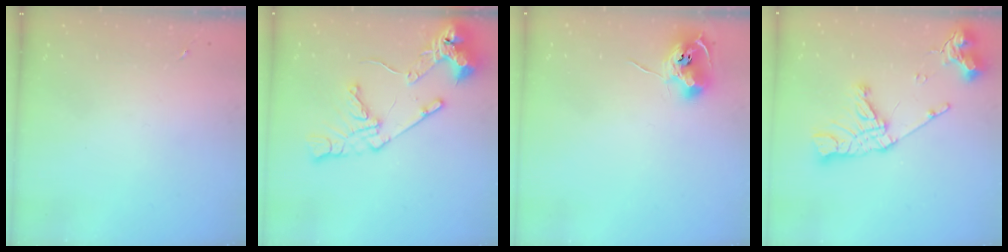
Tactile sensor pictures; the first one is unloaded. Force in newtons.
{"total": 15.2, "press": 15.1, "slide": 1.8}
{"total": 9.9, "press": 9.8, "slide": 0.9}
{"total": 17.1, "press": 17.0, "slide": 2.0}